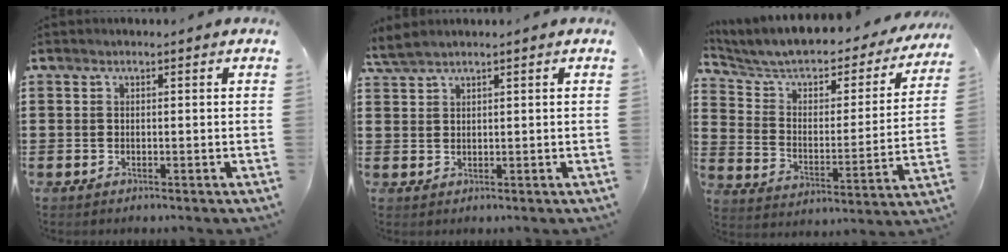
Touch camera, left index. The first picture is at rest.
{"total": 2.1, "force": [1.8, 0.0, 1.1], "torque": [-0.026, 0.001, 0.035]}
{"total": 4.9, "force": [3.8, 2.5, 2.0], "torque": [-0.065, -0.032, 0.059]}